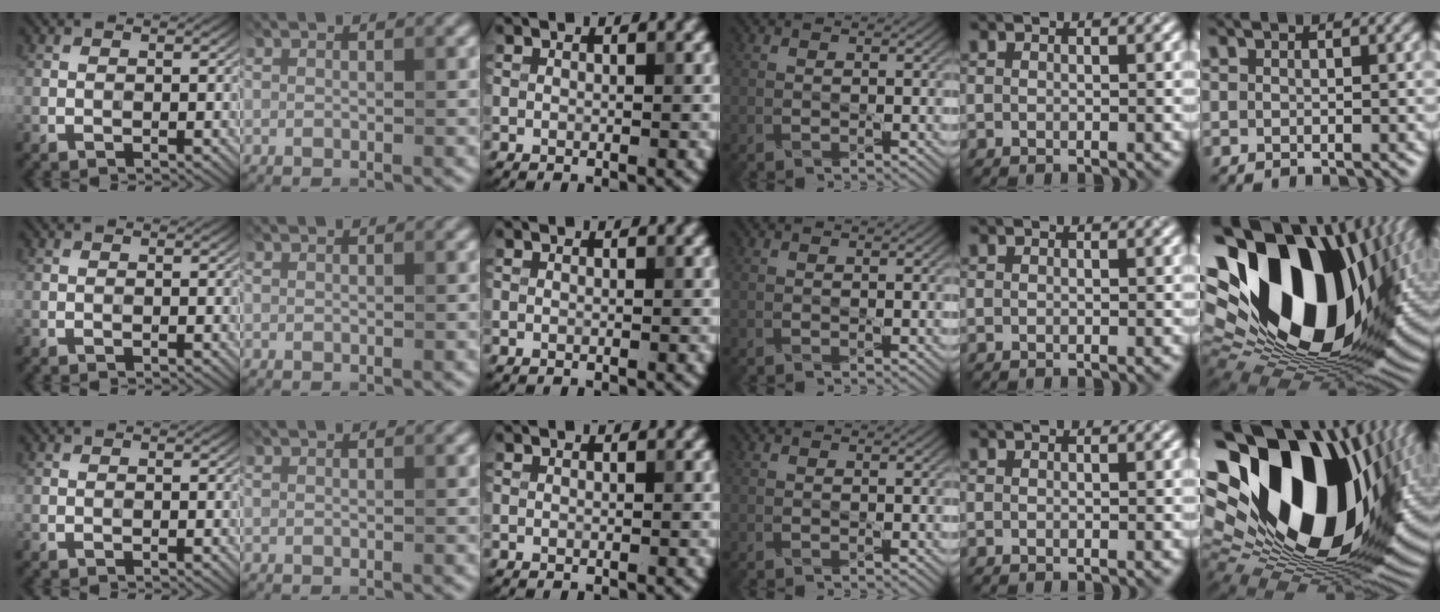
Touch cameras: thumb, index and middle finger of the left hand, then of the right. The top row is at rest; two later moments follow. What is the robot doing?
{"motion": "shake", "object": "handbell"}